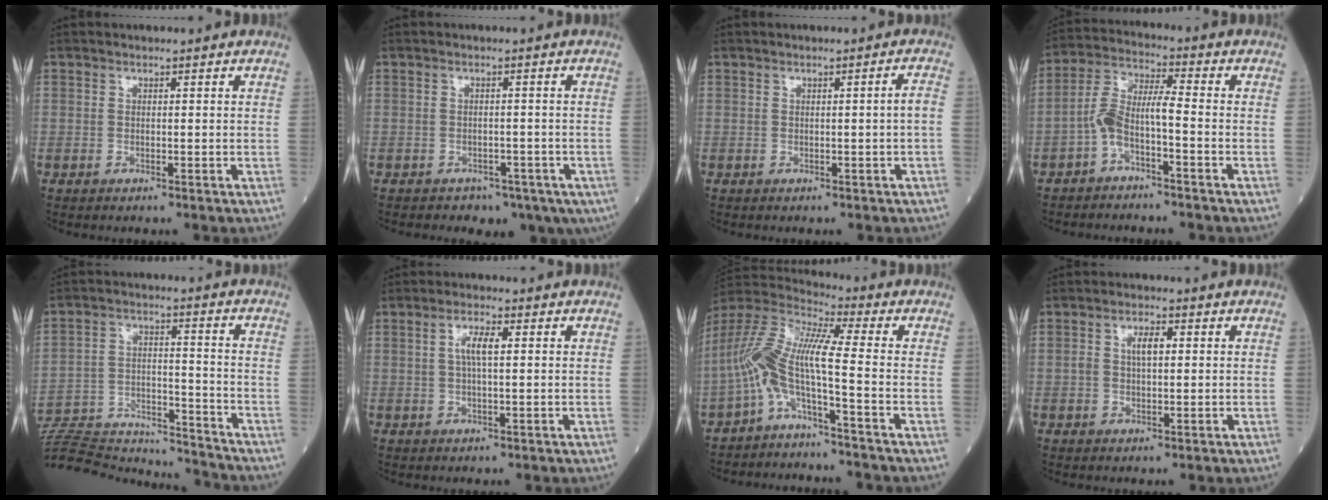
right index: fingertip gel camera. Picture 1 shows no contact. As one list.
[{"total": 5.8, "force": [-3.7, 4.0, 1.8], "torque": [-0.015, 0.010, -0.045]}, {"total": 1.6, "force": [-0.4, -0.3, 1.5], "torque": [-0.023, -0.001, -0.003]}, {"total": 5.2, "force": [-2.2, 0.9, 4.6], "torque": [-0.097, 0.023, -0.043]}, {"total": 23.1, "force": [-22.2, 3.3, 5.5], "torque": [-0.139, 0.001, -0.336]}, {"total": 3.6, "force": [0.7, 0.7, 3.4], "torque": [-0.069, 0.006, 0.014]}, {"total": 10.0, "force": [-3.9, 0.0, 9.3], "torque": [-0.197, 0.028, -0.081]}, {"total": 3.5, "force": [0.7, 1.4, 3.1], "torque": [-0.063, 0.011, 0.013]}]